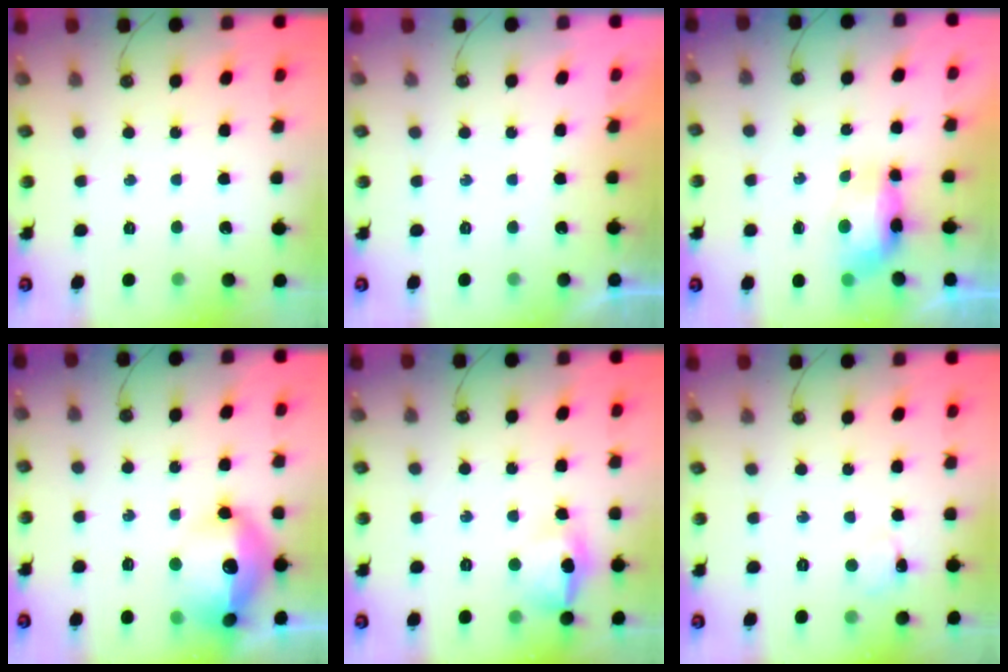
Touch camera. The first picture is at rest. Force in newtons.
{"total": 0.0}
{"total": 7.6, "press": 7.4, "slide": 1.3}
{"total": 18.4, "press": 18.4, "slide": 1.4}
{"total": 13.3, "press": 13.2, "slide": 1.4}
{"total": 2.5, "press": 2.4, "slide": 0.5}